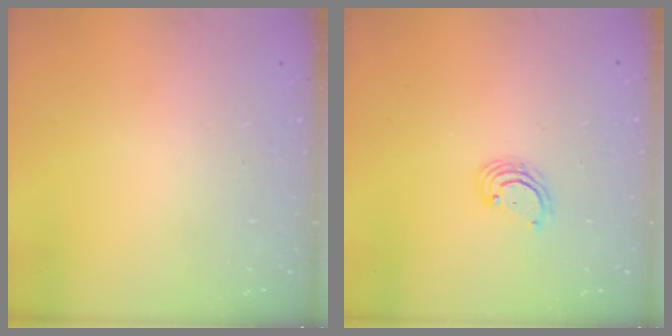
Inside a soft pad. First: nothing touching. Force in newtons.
{"total": 2.6, "press": 2.6, "slide": 0.2}